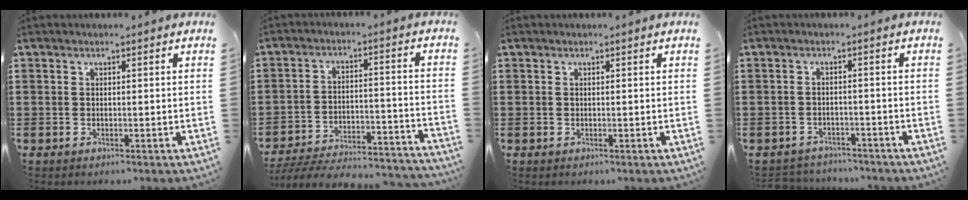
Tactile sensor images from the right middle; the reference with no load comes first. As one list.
[{"total": 6.1, "force": [-5.8, 0.7, 1.8], "torque": [-0.039, 0.002, -0.116]}, {"total": 0.0}, {"total": 2.4, "force": [-2.3, 0.4, -0.2], "torque": [-0.005, -0.001, -0.052]}]